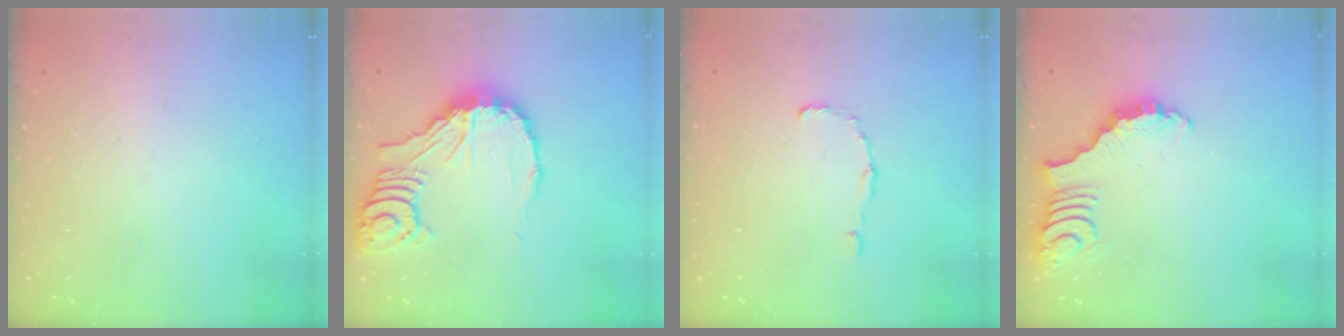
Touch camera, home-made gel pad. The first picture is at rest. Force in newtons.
{"total": 16.1, "press": 16.0, "slide": 1.9}
{"total": 1.5, "press": 1.5, "slide": 0.1}
{"total": 3.4, "press": 3.3, "slide": 0.7}